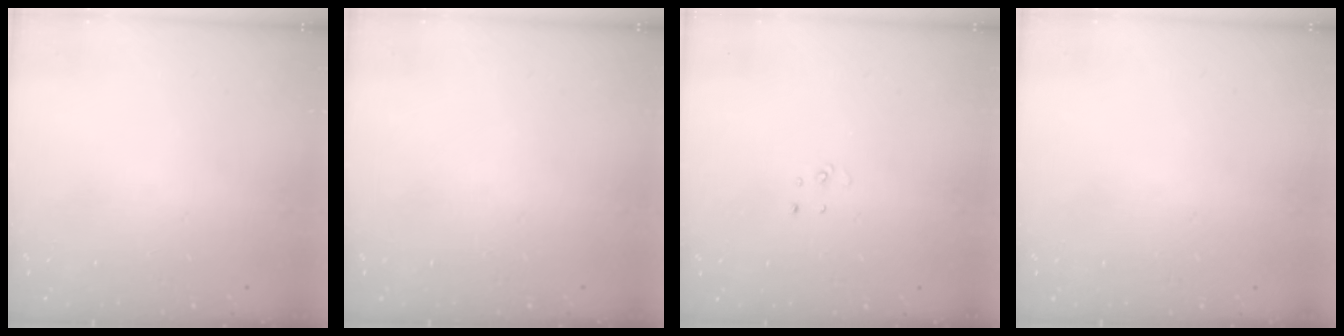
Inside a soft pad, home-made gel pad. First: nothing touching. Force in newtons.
{"total": 0.0}
{"total": 2.7, "press": 2.7, "slide": 0.3}
{"total": 0.0}